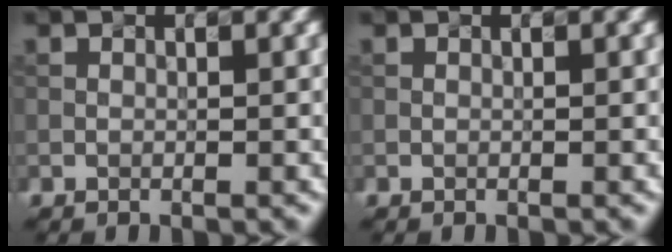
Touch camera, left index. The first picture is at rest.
{"total": 0.0}